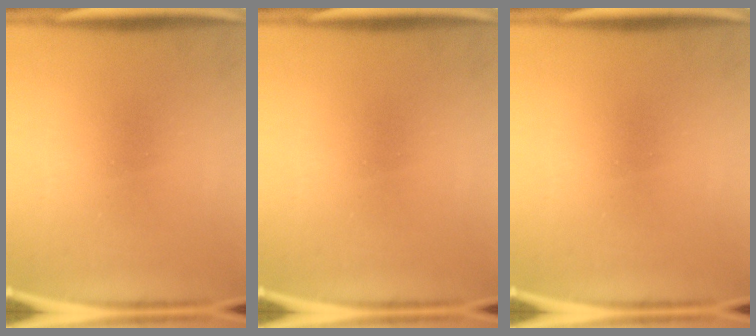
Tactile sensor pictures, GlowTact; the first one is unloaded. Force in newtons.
{"total": 0.0}
{"total": 0.0}